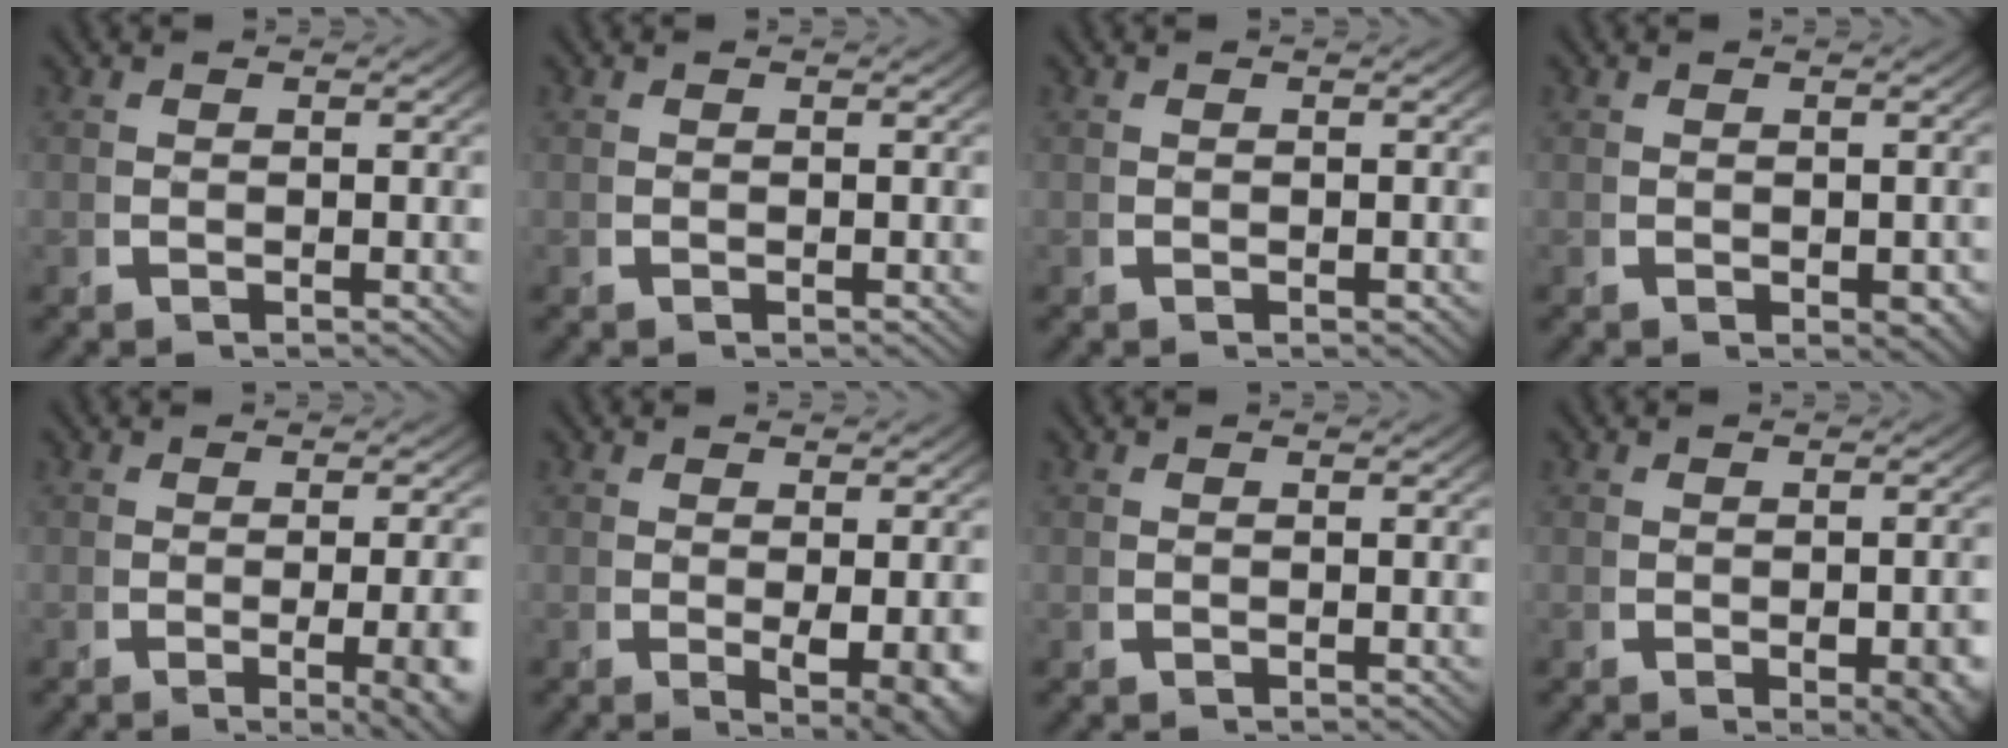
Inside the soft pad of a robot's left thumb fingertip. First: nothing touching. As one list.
[{"total": 0.0}, {"total": 0.0}, {"total": 1.2, "force": [-0.1, 0.8, 0.9], "torque": [-0.009, -0.009, 0.002]}, {"total": 5.5, "force": [-1.4, 1.6, 5.0], "torque": [-0.072, -0.014, -0.016]}, {"total": 4.6, "force": [-0.6, 1.8, 4.2], "torque": [-0.071, -0.027, 0.005]}, {"total": 0.0}, {"total": 3.4, "force": [-0.8, 1.5, 2.9], "torque": [-0.037, -0.012, -0.005]}]